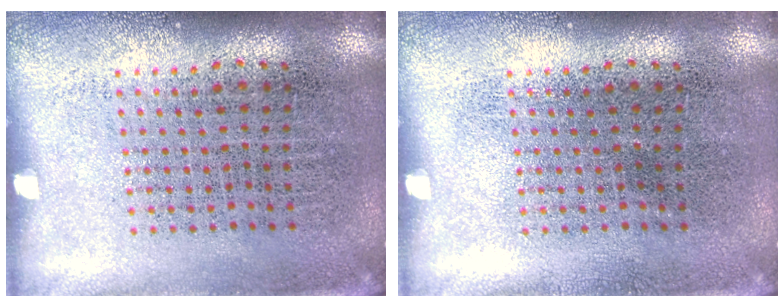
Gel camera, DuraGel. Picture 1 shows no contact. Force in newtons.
{"total": 0.0}